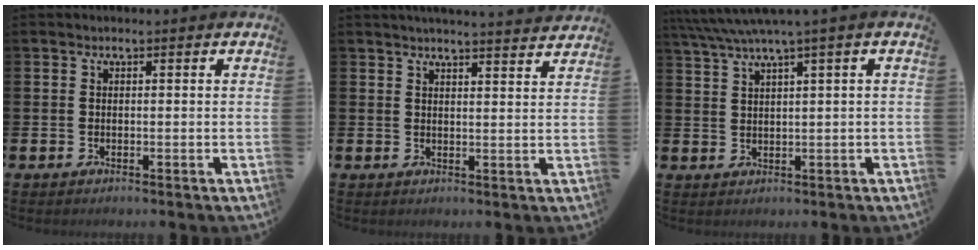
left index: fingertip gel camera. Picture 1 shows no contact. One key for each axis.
{"total": 3.4, "fx": 3.4, "fy": -0.4, "fz": 0.3, "tx": -0.003, "ty": -0.022, "tz": 0.059}
{"total": 4.0, "fx": 2.7, "fy": -0.3, "fz": 2.9, "tx": -0.068, "ty": 0.000, "tz": 0.048}